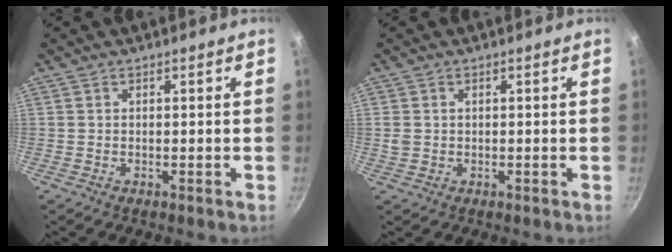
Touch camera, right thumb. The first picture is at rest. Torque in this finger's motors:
{"motor_torque": [-0.06, -0.06, 0.11, 0.60, -0.04]}